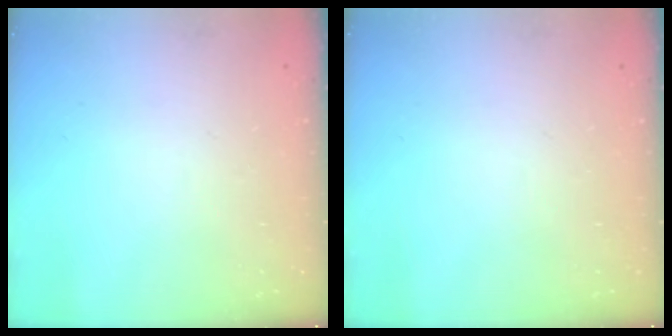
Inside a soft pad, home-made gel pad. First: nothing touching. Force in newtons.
{"total": 0.0}